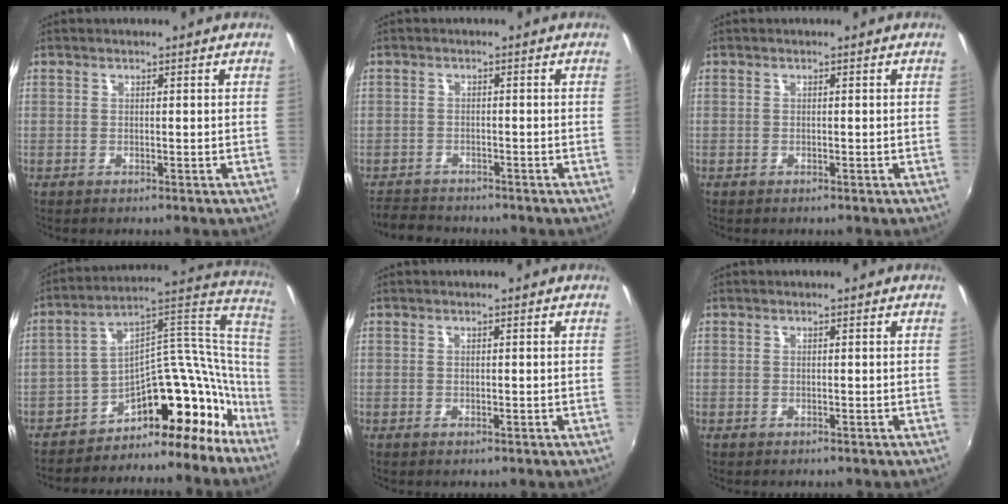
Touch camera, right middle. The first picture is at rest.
{"total": 3.9, "force": [-3.4, 1.9, 0.1], "torque": [-0.016, 0.010, -0.065]}
{"total": 0.0}
{"total": 22.3, "force": [-17.9, 10.4, 8.3], "torque": [-0.092, 0.096, -0.271]}
{"total": 0.0}
{"total": 0.0}